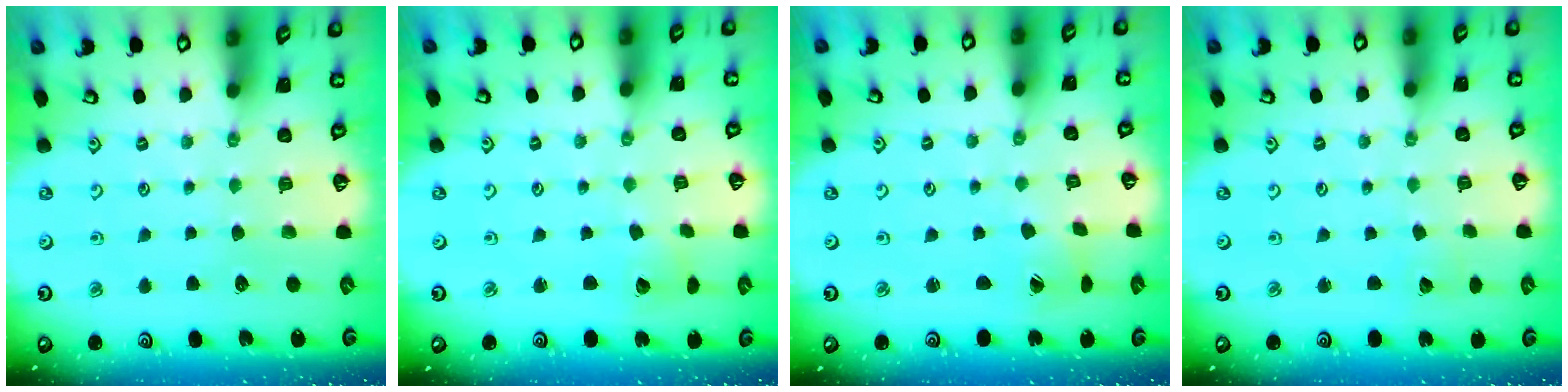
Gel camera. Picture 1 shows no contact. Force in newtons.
{"total": 2.5, "press": 2.5, "slide": 0.3}
{"total": 2.2, "press": 2.2, "slide": 0.1}
{"total": 1.9, "press": 1.9, "slide": 0.3}